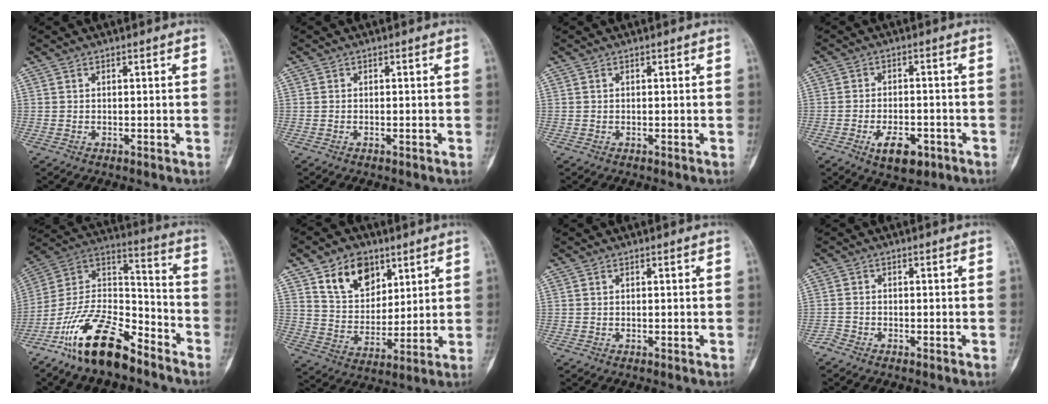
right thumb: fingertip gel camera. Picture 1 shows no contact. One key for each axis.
{"total": 0.0}
{"total": 0.0}
{"total": 7.2, "fx": -3.4, "fy": 4.0, "fz": 4.9, "tx": -0.070, "ty": 0.015, "tz": -0.048}
{"total": 18.6, "fx": -12.9, "fy": 7.7, "fz": 11.1, "tx": -0.191, "ty": 0.092, "tz": -0.236}
{"total": 12.3, "fx": 6.9, "fy": 8.4, "fz": 5.7, "tx": -0.064, "ty": -0.036, "tz": 0.128}
{"total": 0.0}
{"total": 1.4, "fx": -1.1, "fy": 0.7, "fz": -0.3, "tx": 0.001, "ty": 0.000, "tz": -0.028}